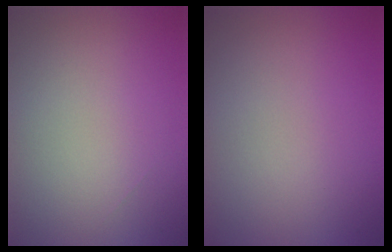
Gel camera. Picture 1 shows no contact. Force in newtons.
{"total": 0.0}